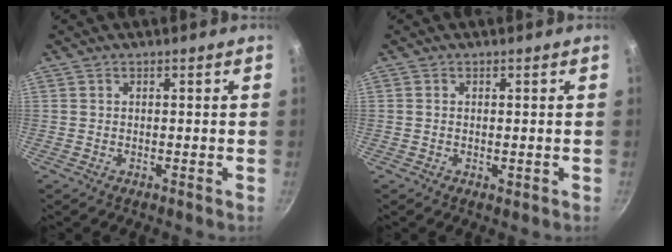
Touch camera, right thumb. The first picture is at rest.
{"total": 0.8, "force": [-0.2, 0.4, 0.7], "torque": [-0.010, -0.002, -0.002]}